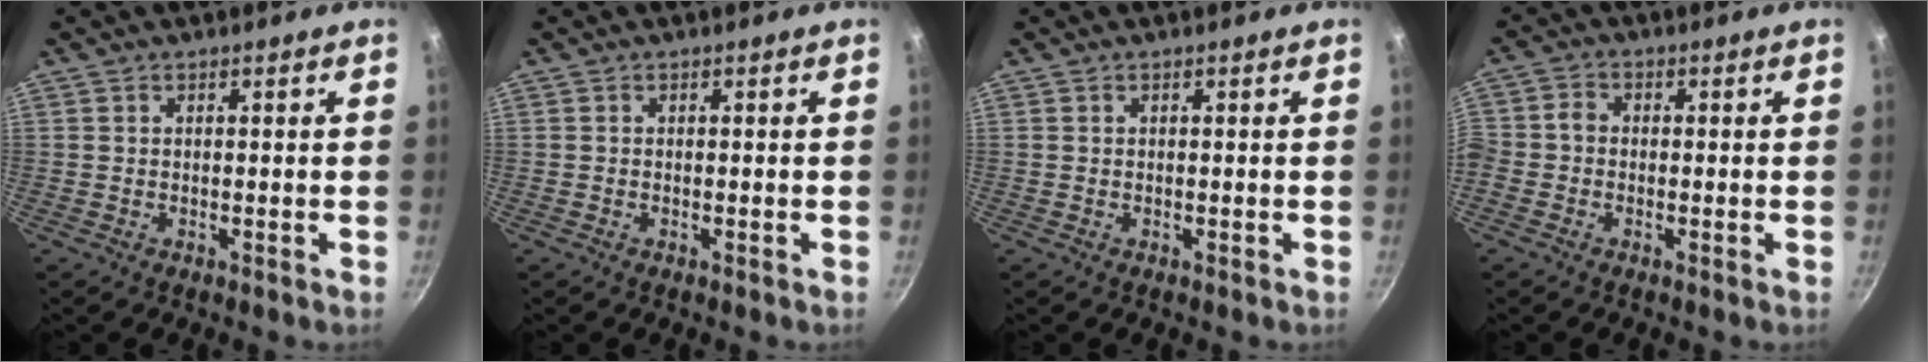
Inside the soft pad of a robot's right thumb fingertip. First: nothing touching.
{"total": 0.0}
{"total": 0.0}
{"total": 3.6, "force": [-1.2, 2.8, 1.9], "torque": [-0.043, 0.017, -0.037]}